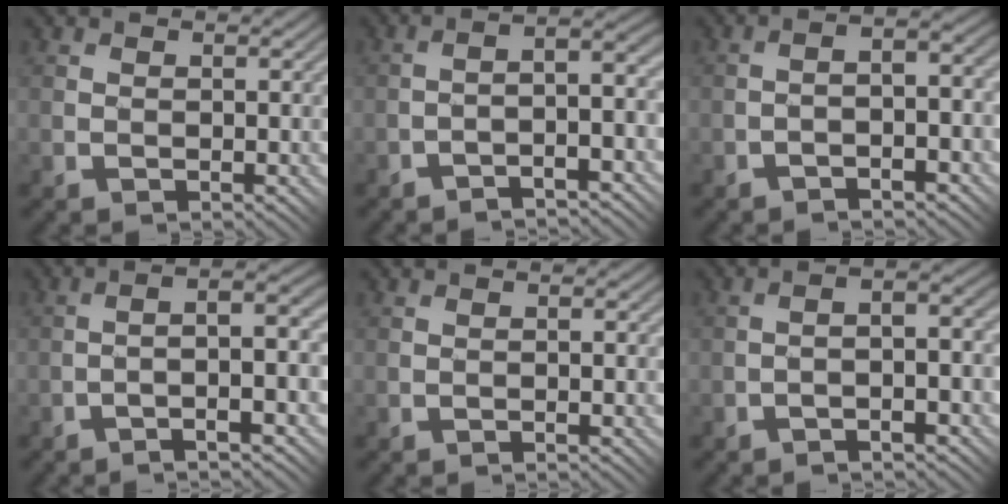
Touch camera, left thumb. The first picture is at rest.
{"total": 4.4, "force": [-2.1, 0.5, 3.8], "torque": [-0.053, 0.020, -0.044]}
{"total": 4.7, "force": [-1.7, 1.5, 4.2], "torque": [-0.064, 0.009, -0.029]}
{"total": 7.4, "force": [-2.2, 1.0, 7.0], "torque": [-0.098, 0.027, -0.040]}
{"total": 0.9, "force": [-0.6, -0.1, 0.8], "torque": [-0.009, 0.009, -0.009]}
{"total": 4.3, "force": [-1.6, 1.0, 3.9], "torque": [-0.059, 0.012, -0.030]}